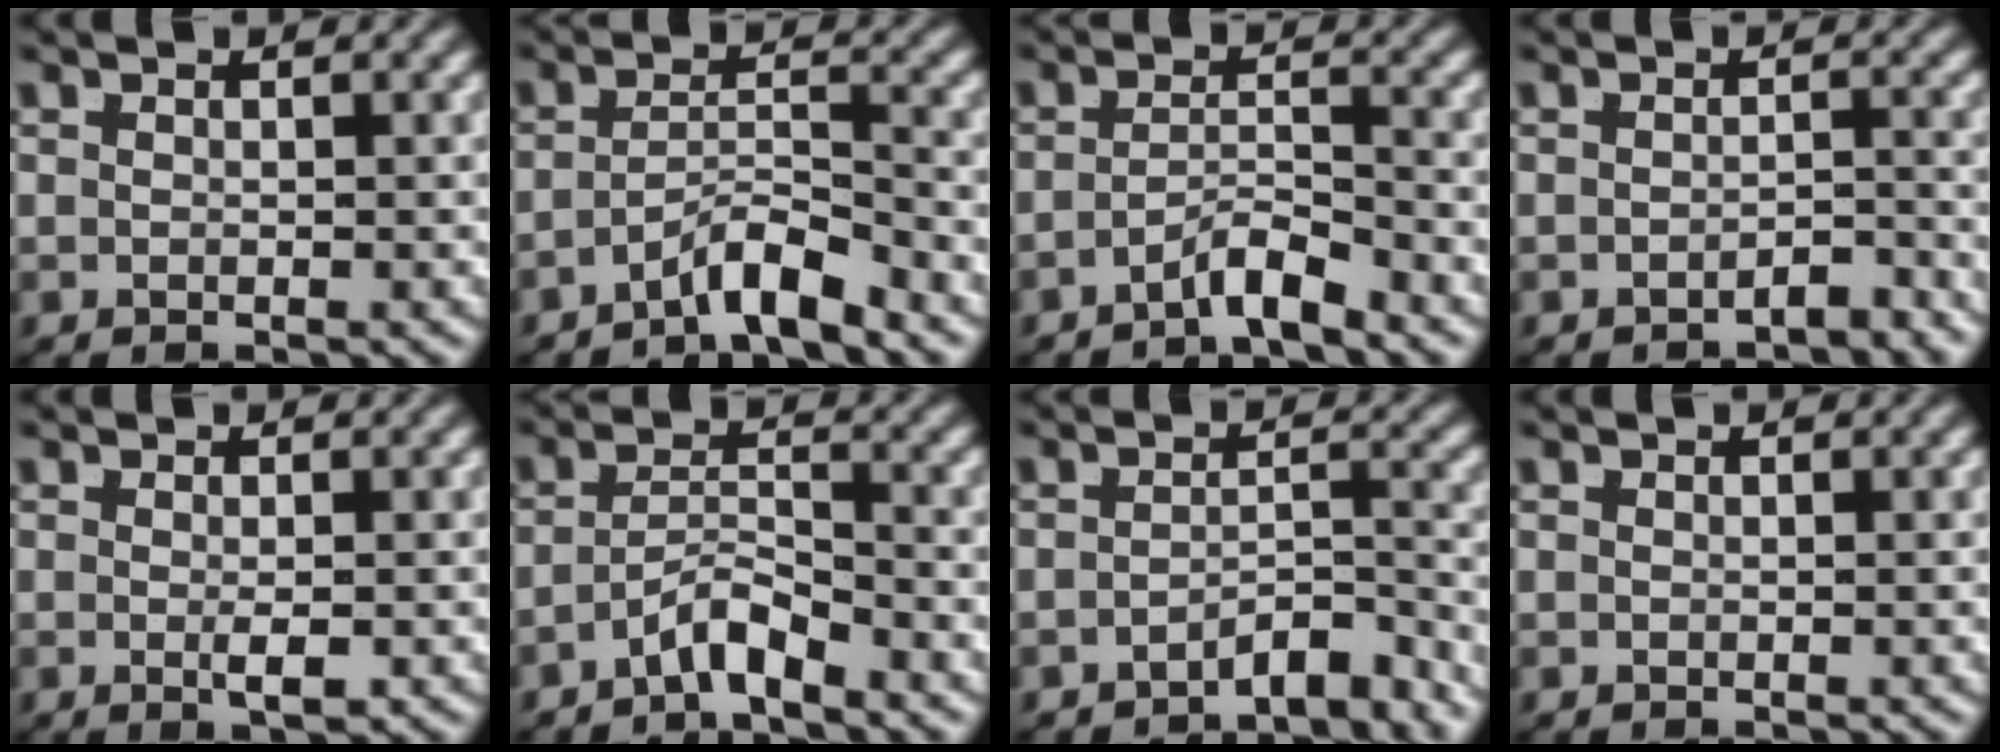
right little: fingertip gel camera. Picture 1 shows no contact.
{"total": 3.8, "force": [-3.2, 0.4, 2.1], "torque": [-0.026, -0.011, -0.050]}
{"total": 3.2, "force": [-2.8, 0.1, 1.5], "torque": [-0.015, -0.010, -0.045]}
{"total": 2.2, "force": [-2.2, -0.2, 0.3], "torque": [0.005, -0.005, -0.038]}
{"total": 1.7, "force": [-0.6, 0.2, 1.6], "torque": [-0.024, -0.003, -0.008]}
{"total": 3.3, "force": [-2.6, 0.9, 1.9], "torque": [-0.024, -0.010, -0.042]}
{"total": 4.0, "force": [-3.7, 0.3, 1.5], "torque": [-0.007, -0.013, -0.058]}
{"total": 0.0}